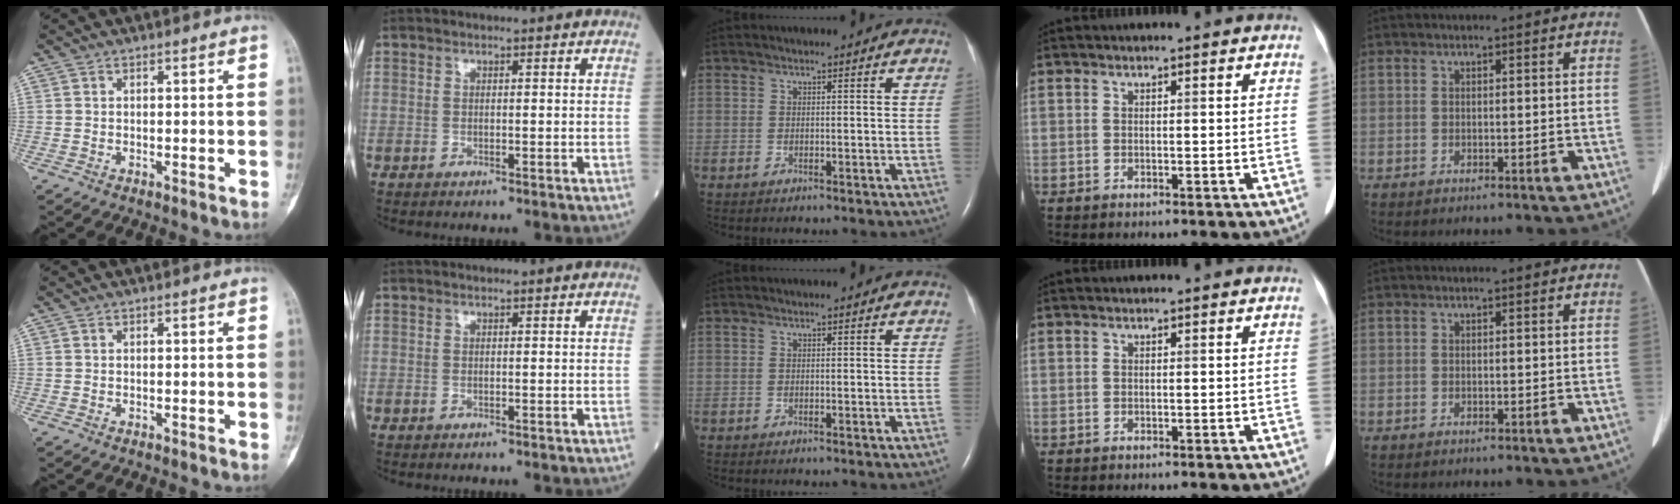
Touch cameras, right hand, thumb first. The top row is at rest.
{}